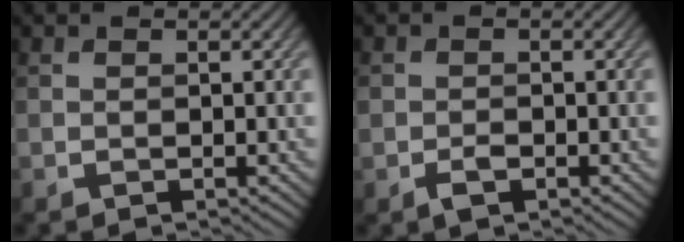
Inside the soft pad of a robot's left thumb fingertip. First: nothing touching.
{"total": 1.9, "force": [-1.0, 1.1, 1.2], "torque": [-0.021, -0.001, -0.021]}